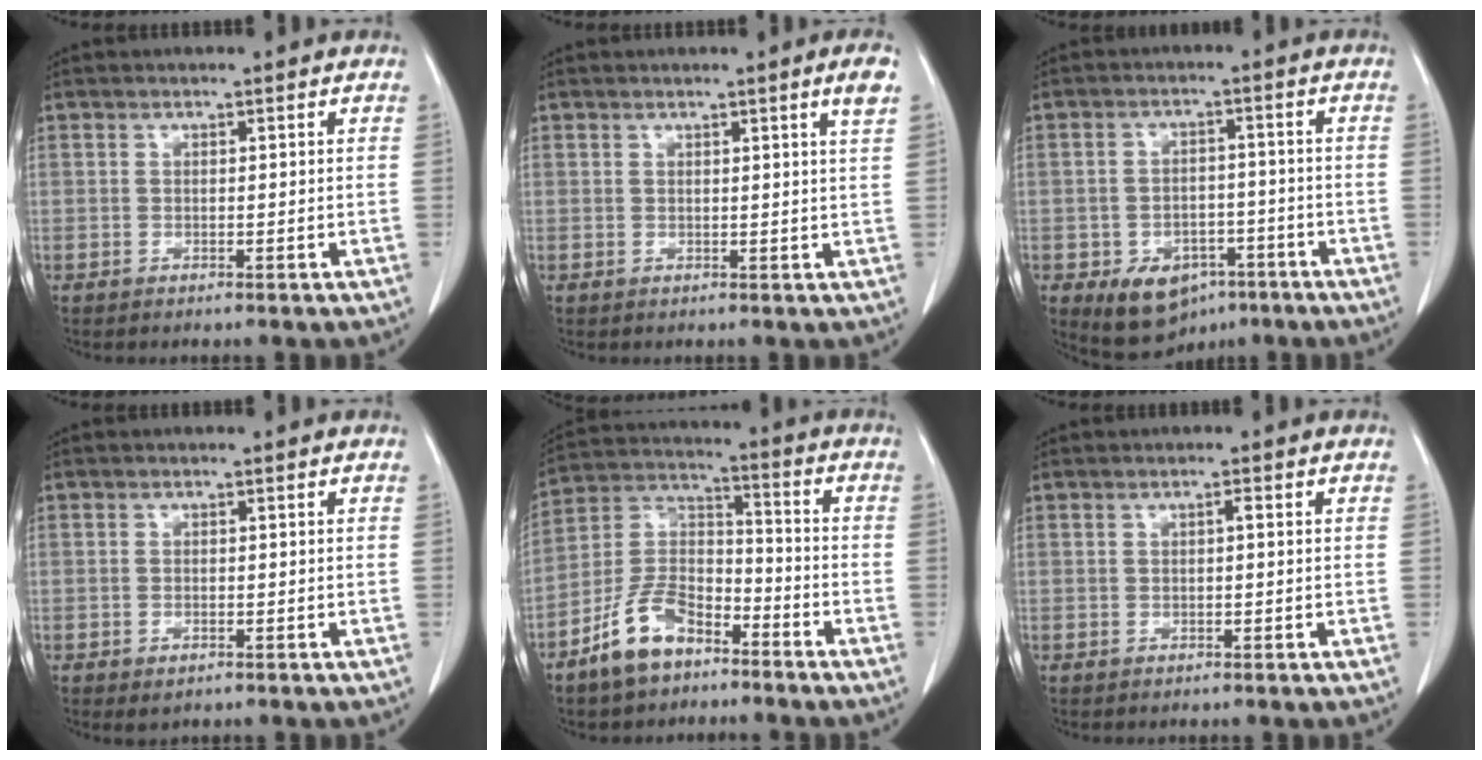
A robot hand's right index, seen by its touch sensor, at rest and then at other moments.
{"total": 2.3, "force": [1.3, -0.7, 1.7], "torque": [-0.026, -0.009, 0.016]}
{"total": 8.7, "force": [-4.7, 6.0, 4.2], "torque": [-0.070, 0.010, -0.058]}
{"total": 1.6, "force": [-0.8, 0.8, 1.1], "torque": [-0.019, -0.001, -0.002]}
{"total": 10.6, "force": [-7.2, 5.2, 5.7], "torque": [-0.127, 0.011, -0.139]}
{"total": 0.6, "force": [0.0, 0.1, 0.6], "torque": [-0.011, 0.002, 0.002]}